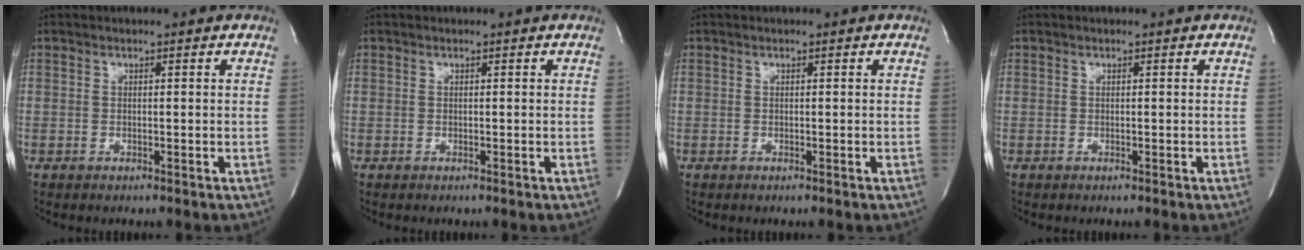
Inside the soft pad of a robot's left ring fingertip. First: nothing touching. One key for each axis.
{"total": 0.0}
{"total": 0.0}
{"total": 0.0}